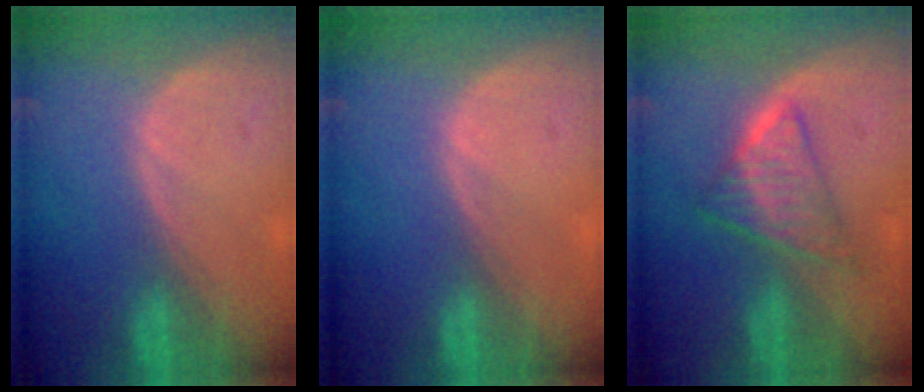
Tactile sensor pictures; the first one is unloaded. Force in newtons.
{"total": 0.0}
{"total": 6.1, "press": 5.7, "slide": 2.1}